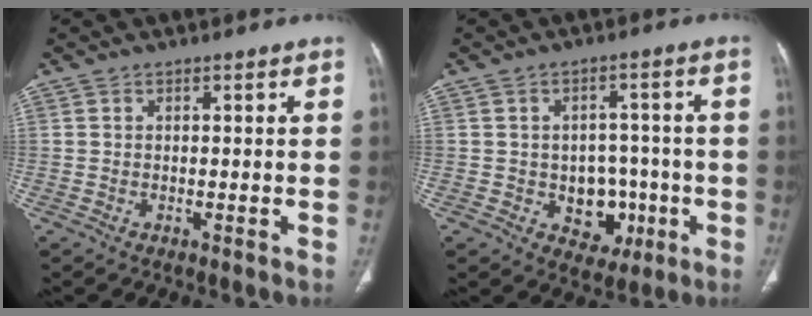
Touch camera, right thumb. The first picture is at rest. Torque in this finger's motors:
{"motor_torque": [0.56, 0.29, 0.22, -0.49, -0.02]}